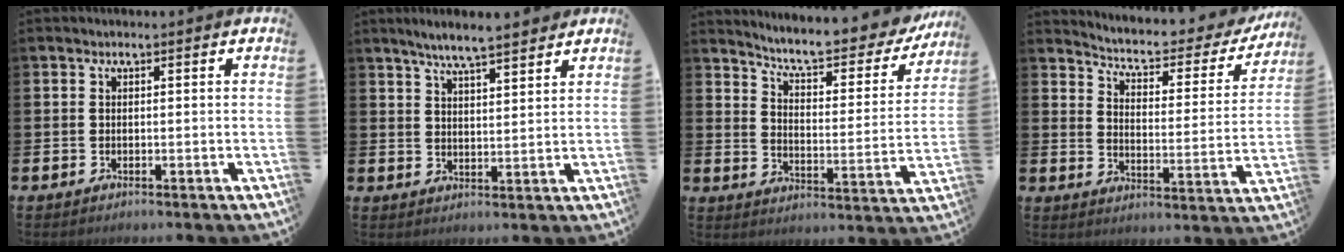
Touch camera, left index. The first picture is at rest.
{"total": 5.9, "force": [5.5, 0.4, 2.0], "torque": [-0.049, -0.020, 0.098]}
{"total": 7.1, "force": [6.4, 1.4, 2.7], "torque": [-0.070, -0.050, 0.102]}
{"total": 4.9, "force": [4.4, 1.4, 1.8], "torque": [-0.063, -0.034, 0.066]}